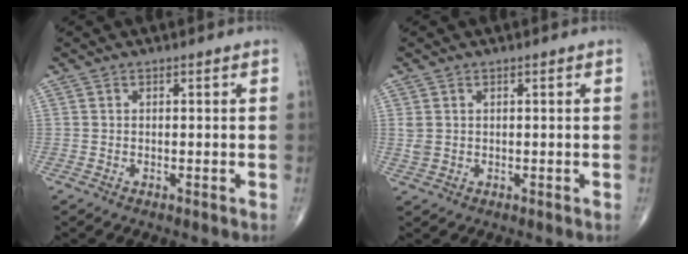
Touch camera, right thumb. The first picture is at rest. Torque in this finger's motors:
{"motor_torque": [0.06, -0.01, 0.26, 0.30, 0.02]}